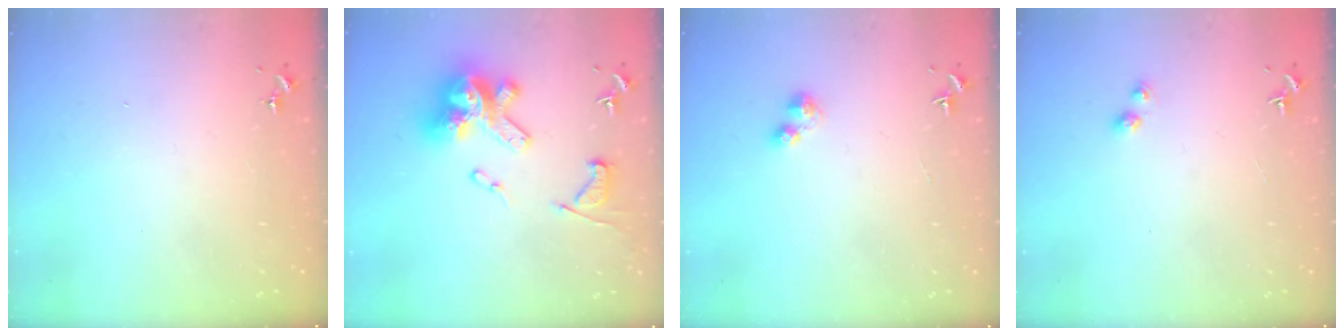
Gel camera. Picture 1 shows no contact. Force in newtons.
{"total": 20.0, "press": 19.9, "slide": 1.9}
{"total": 4.4, "press": 4.4, "slide": 0.3}
{"total": 2.7, "press": 2.7, "slide": 0.3}